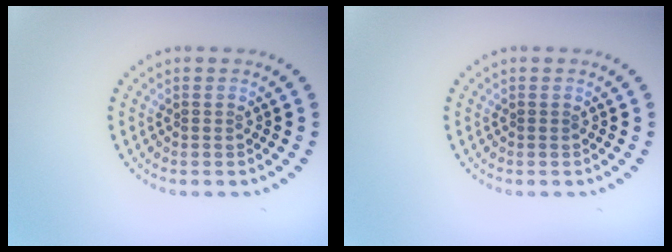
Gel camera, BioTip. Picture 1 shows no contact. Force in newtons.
{"total": 0.0}